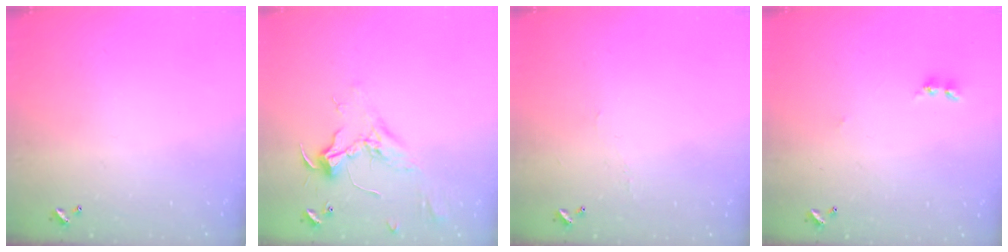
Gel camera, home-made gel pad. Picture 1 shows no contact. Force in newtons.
{"total": 2.4, "press": 2.3, "slide": 0.8}
{"total": 0.9, "press": 0.7, "slide": 0.6}
{"total": 2.8, "press": 2.7, "slide": 0.4}